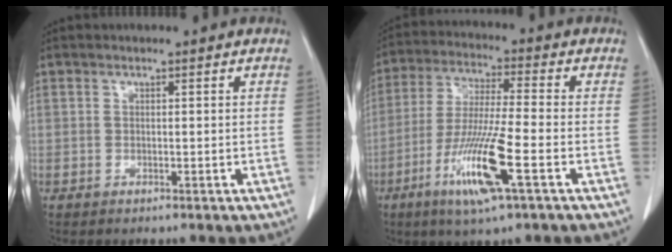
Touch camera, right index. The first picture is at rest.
{"total": 12.4, "force": [-5.1, 0.3, 11.3], "torque": [-0.230, -0.022, -0.097]}